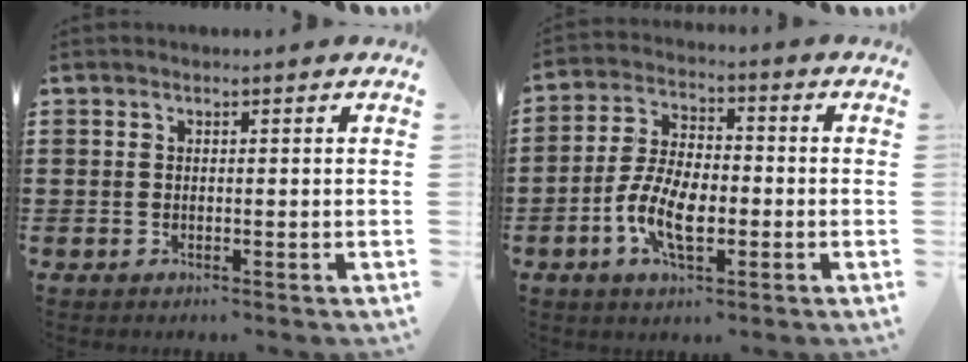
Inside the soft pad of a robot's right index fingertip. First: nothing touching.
{"total": 8.4, "force": [-2.8, 4.2, 6.8], "torque": [-0.162, -0.007, -0.057]}